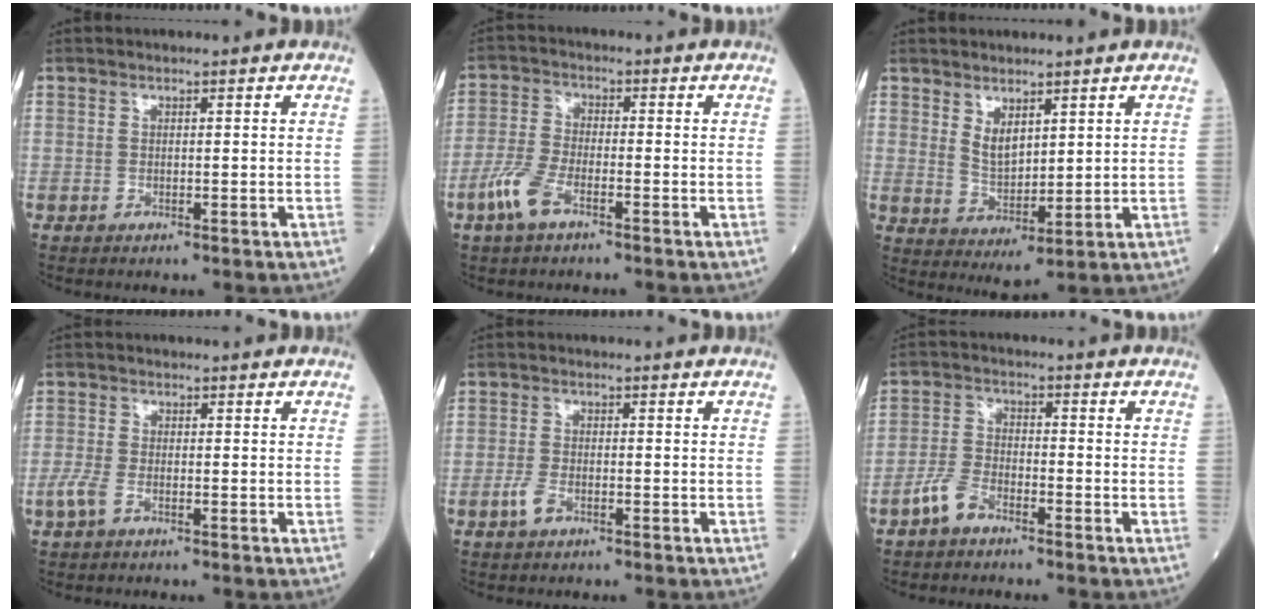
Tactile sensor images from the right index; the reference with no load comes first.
{"total": 5.8, "force": [-3.4, 1.9, 4.3], "torque": [-0.108, -0.004, -0.072]}
{"total": 4.8, "force": [2.5, 1.9, 3.6], "torque": [-0.070, -0.015, 0.057]}
{"total": 3.1, "force": [-1.6, 1.3, 2.3], "torque": [-0.065, -0.002, -0.037]}
{"total": 2.6, "force": [-1.5, 1.1, 1.8], "torque": [-0.045, 0.001, -0.033]}
{"total": 4.5, "force": [-3.4, 1.8, 2.4], "torque": [-0.060, 0.006, -0.069]}